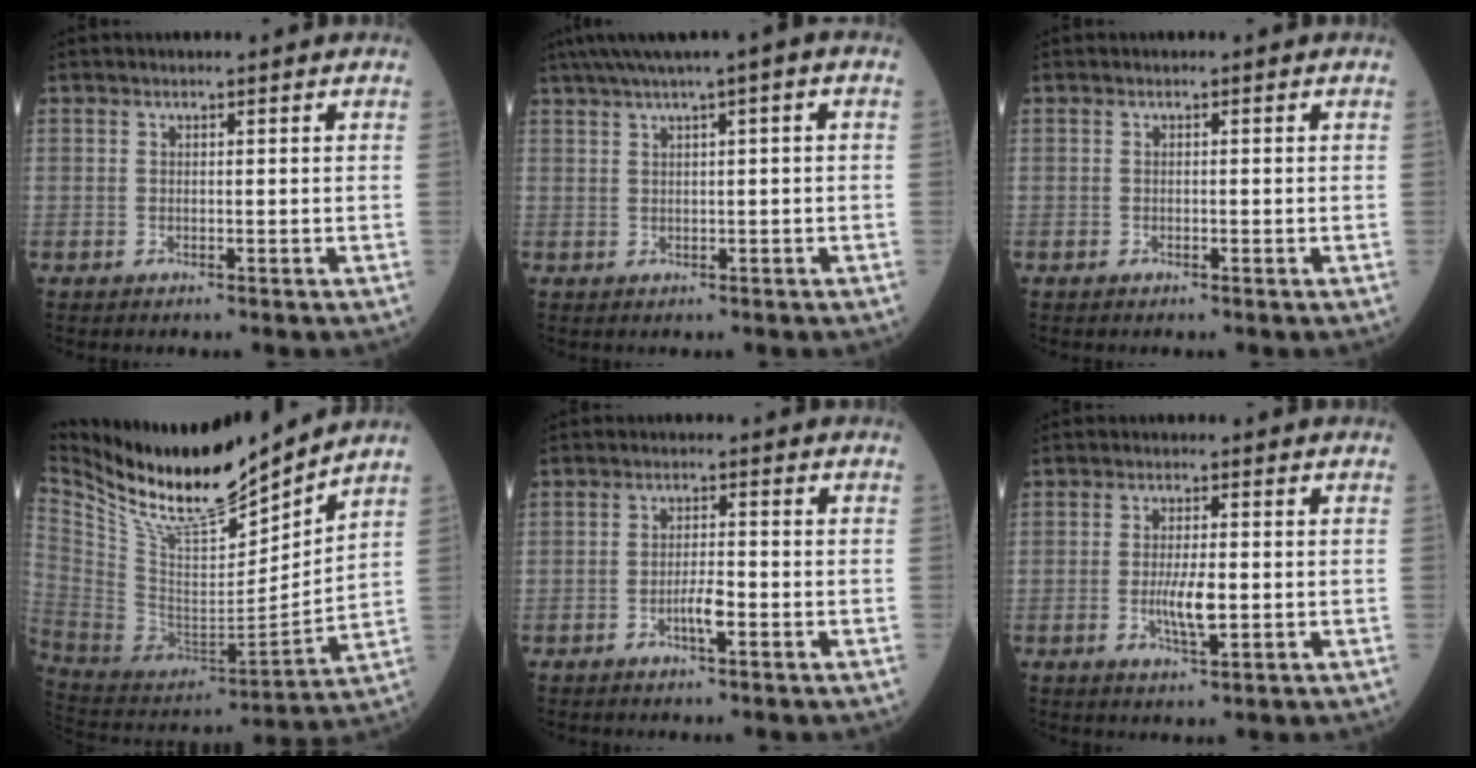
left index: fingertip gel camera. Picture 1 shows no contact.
{"total": 6.0, "force": [2.9, -0.1, 5.2], "torque": [-0.091, 0.023, 0.050]}
{"total": 0.0}
{"total": 17.2, "force": [15.4, 1.6, 7.5], "torque": [-0.151, -0.020, 0.293]}
{"total": 2.9, "force": [-1.5, 0.3, 2.4], "torque": [-0.044, -0.002, -0.028]}
{"total": 4.4, "force": [-0.9, 0.9, 4.2], "torque": [-0.081, -0.008, -0.015]}